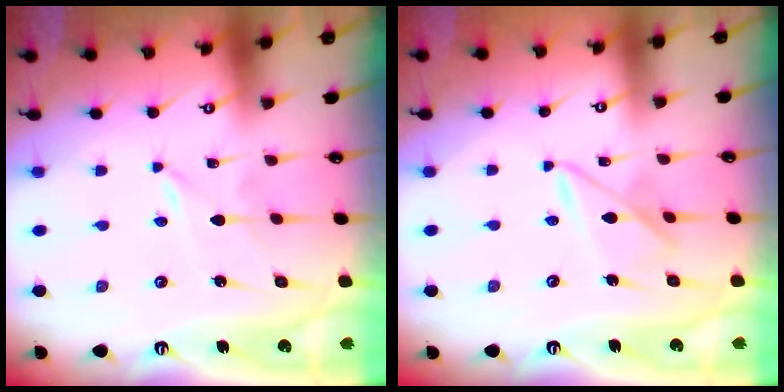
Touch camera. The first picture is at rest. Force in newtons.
{"total": 7.9, "press": 7.9, "slide": 0.4}